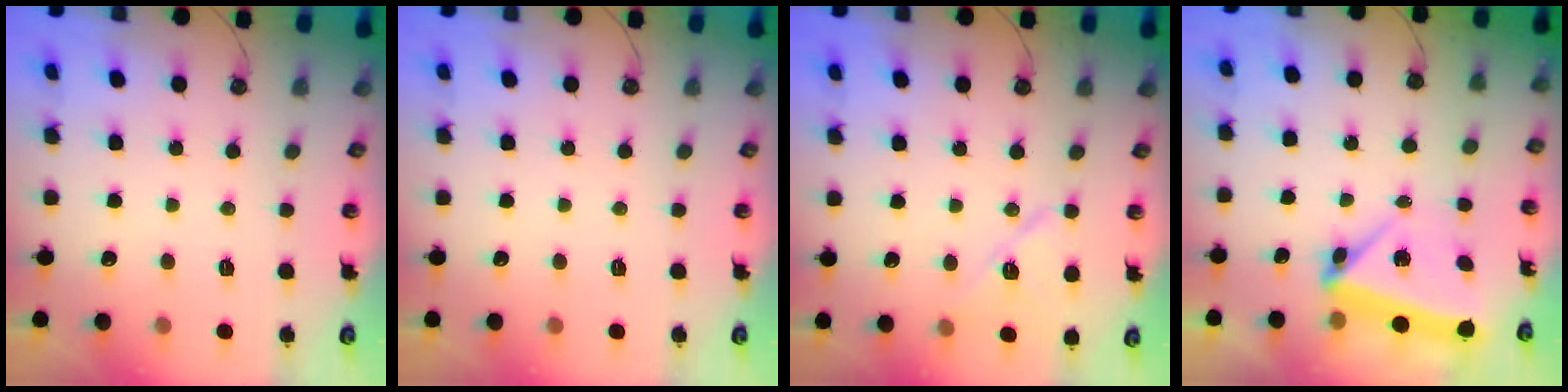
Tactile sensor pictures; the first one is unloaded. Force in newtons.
{"total": 0.0}
{"total": 10.8, "press": 10.7, "slide": 0.9}
{"total": 6.1, "press": 4.5, "slide": 4.0}